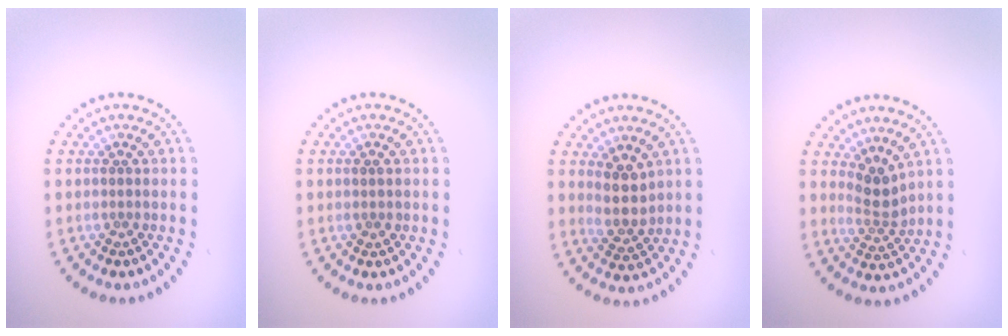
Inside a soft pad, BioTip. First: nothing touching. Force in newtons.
{"total": 0.8, "press": 0.8, "slide": 0.1}
{"total": 2.8, "press": 2.6, "slide": 1.2}
{"total": 2.5, "press": 1.8, "slide": 1.7}